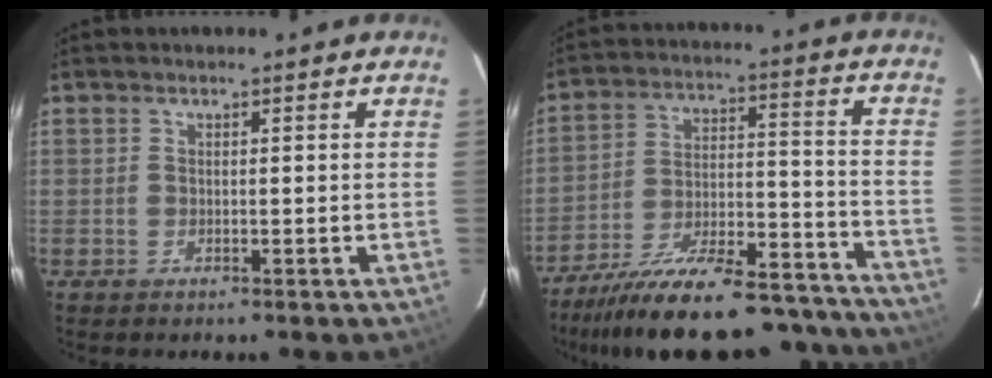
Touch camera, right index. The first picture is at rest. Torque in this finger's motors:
{"motor_torque": [1.09, -1.05, 0.88, 0.18]}